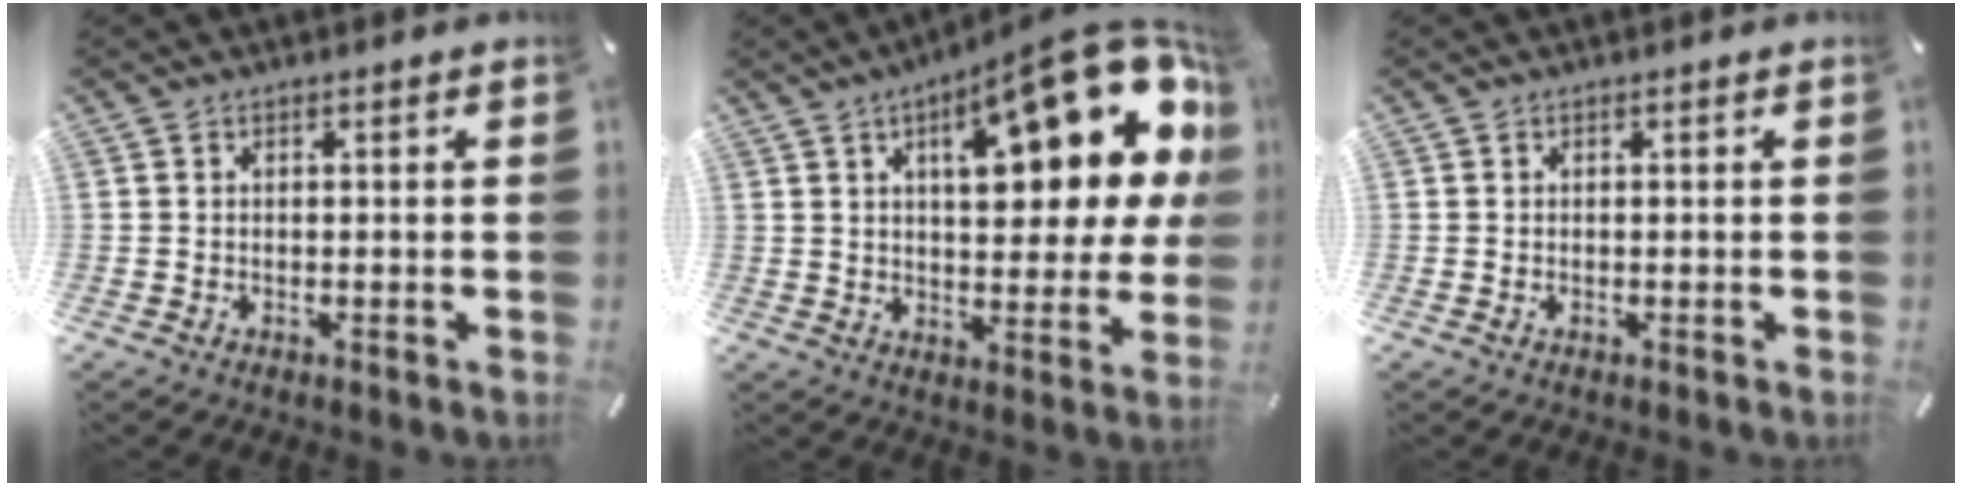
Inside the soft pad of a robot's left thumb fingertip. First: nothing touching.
{"total": 24.6, "force": [10.4, 9.3, 20.3], "torque": [-0.280, -0.055, 0.163]}
{"total": 0.0}